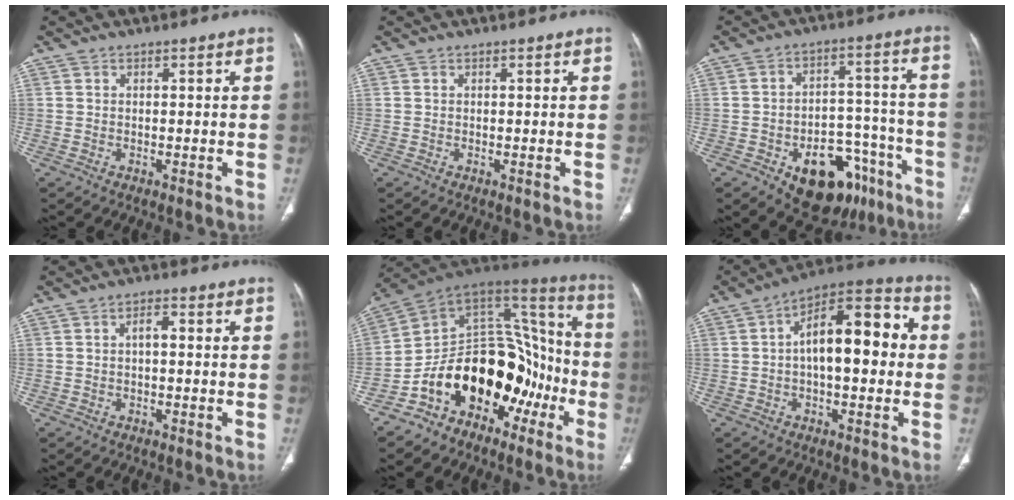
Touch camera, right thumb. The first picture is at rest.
{"total": 0.0}
{"total": 18.8, "force": [-10.0, 11.2, 11.4], "torque": [-0.104, 0.076, -0.131]}
{"total": 2.3, "force": [0.0, 1.1, 2.0], "torque": [-0.028, 0.013, -0.003]}
{"total": 25.6, "force": [-9.2, 16.6, 17.1], "torque": [-0.235, 0.120, -0.140]}
{"total": 16.3, "force": [1.1, 7.7, 14.4], "torque": [-0.197, 0.046, 0.007]}